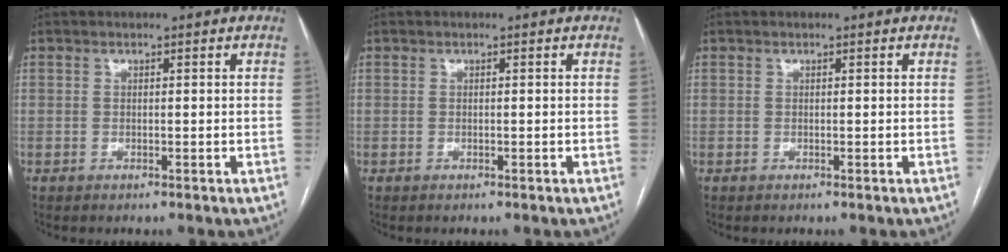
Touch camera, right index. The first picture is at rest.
{"total": 0.0}
{"total": 0.0}